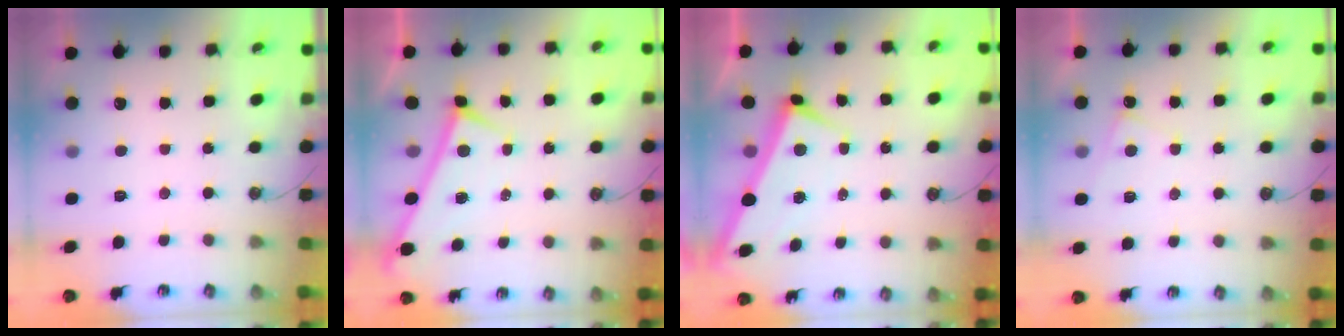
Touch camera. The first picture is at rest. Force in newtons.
{"total": 0.0}
{"total": 2.6, "press": 2.5, "slide": 0.7}
{"total": 4.0, "press": 4.0, "slide": 0.4}